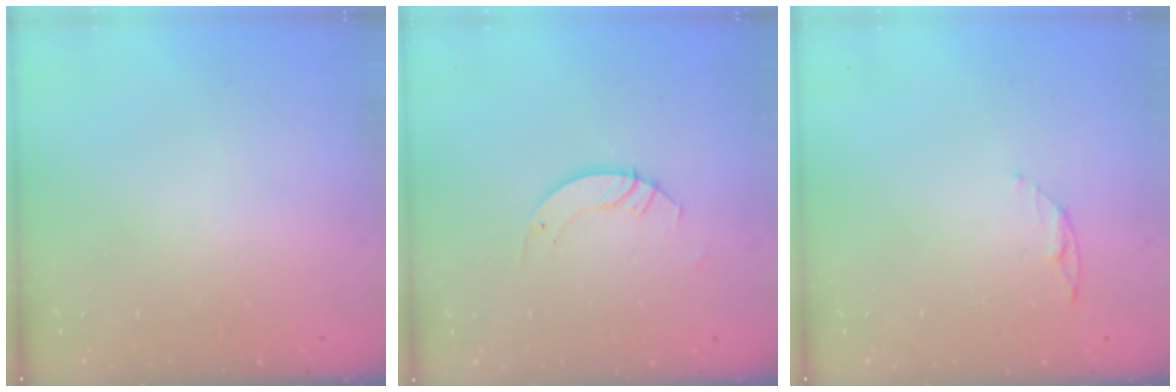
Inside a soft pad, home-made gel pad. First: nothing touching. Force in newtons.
{"total": 3.5, "press": 3.5, "slide": 0.3}
{"total": 4.5, "press": 4.4, "slide": 0.5}